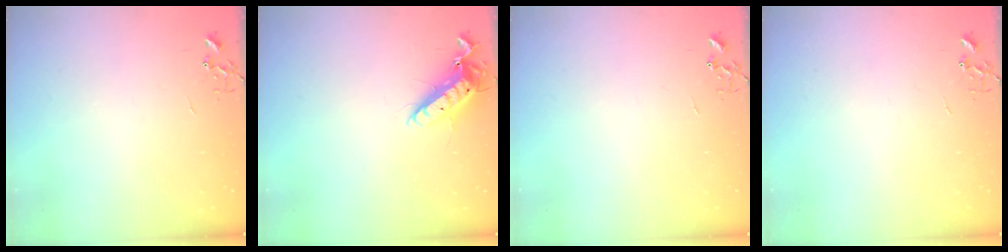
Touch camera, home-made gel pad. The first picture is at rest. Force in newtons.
{"total": 12.3, "press": 12.2, "slide": 1.7}
{"total": 0.0}
{"total": 0.0}